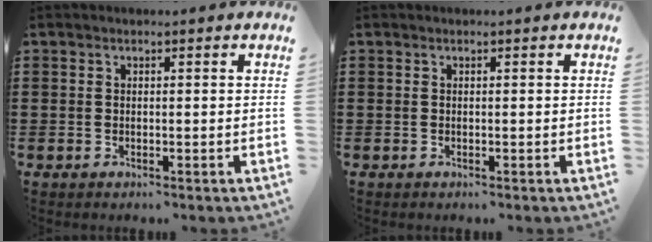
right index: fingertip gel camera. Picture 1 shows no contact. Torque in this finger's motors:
{"motor_torque": [-0.05, 0.05, 0.00, 0.00]}